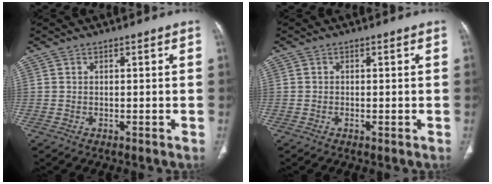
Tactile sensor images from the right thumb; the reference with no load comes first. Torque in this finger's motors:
{"motor_torque": [0.26, 0.21, 0.06, -0.63, -0.03]}